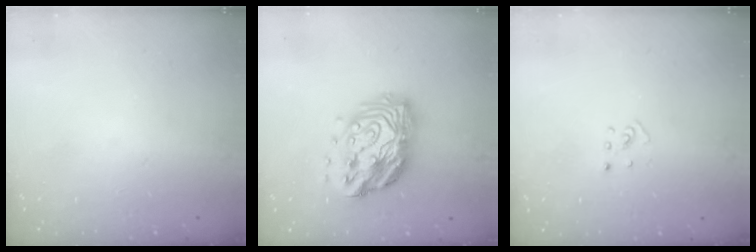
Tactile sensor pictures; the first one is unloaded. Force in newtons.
{"total": 16.6, "press": 16.5, "slide": 1.5}
{"total": 2.5, "press": 2.4, "slide": 0.5}